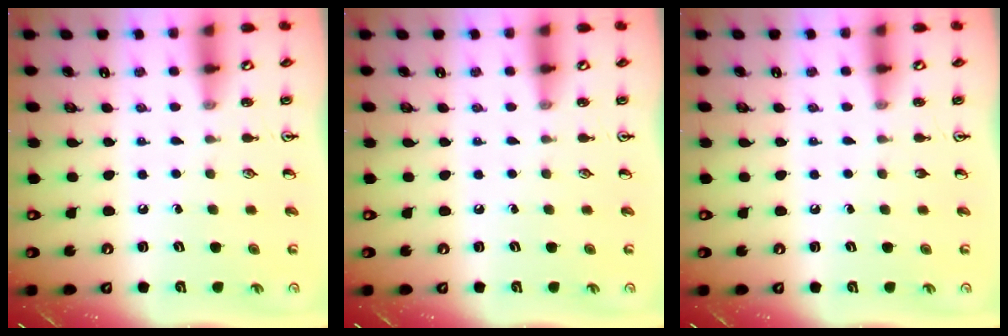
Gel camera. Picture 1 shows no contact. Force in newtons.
{"total": 0.0}
{"total": 0.0}